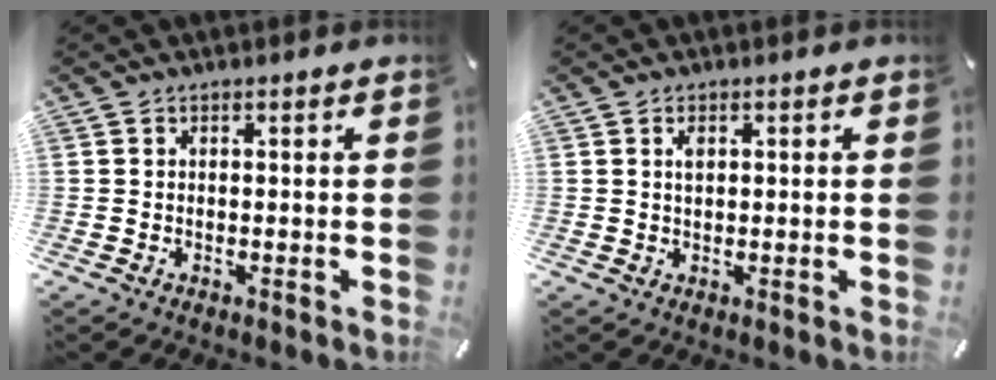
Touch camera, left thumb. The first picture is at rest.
{"total": 1.5, "force": [0.5, 0.9, 1.2], "torque": [-0.026, 0.003, 0.009]}